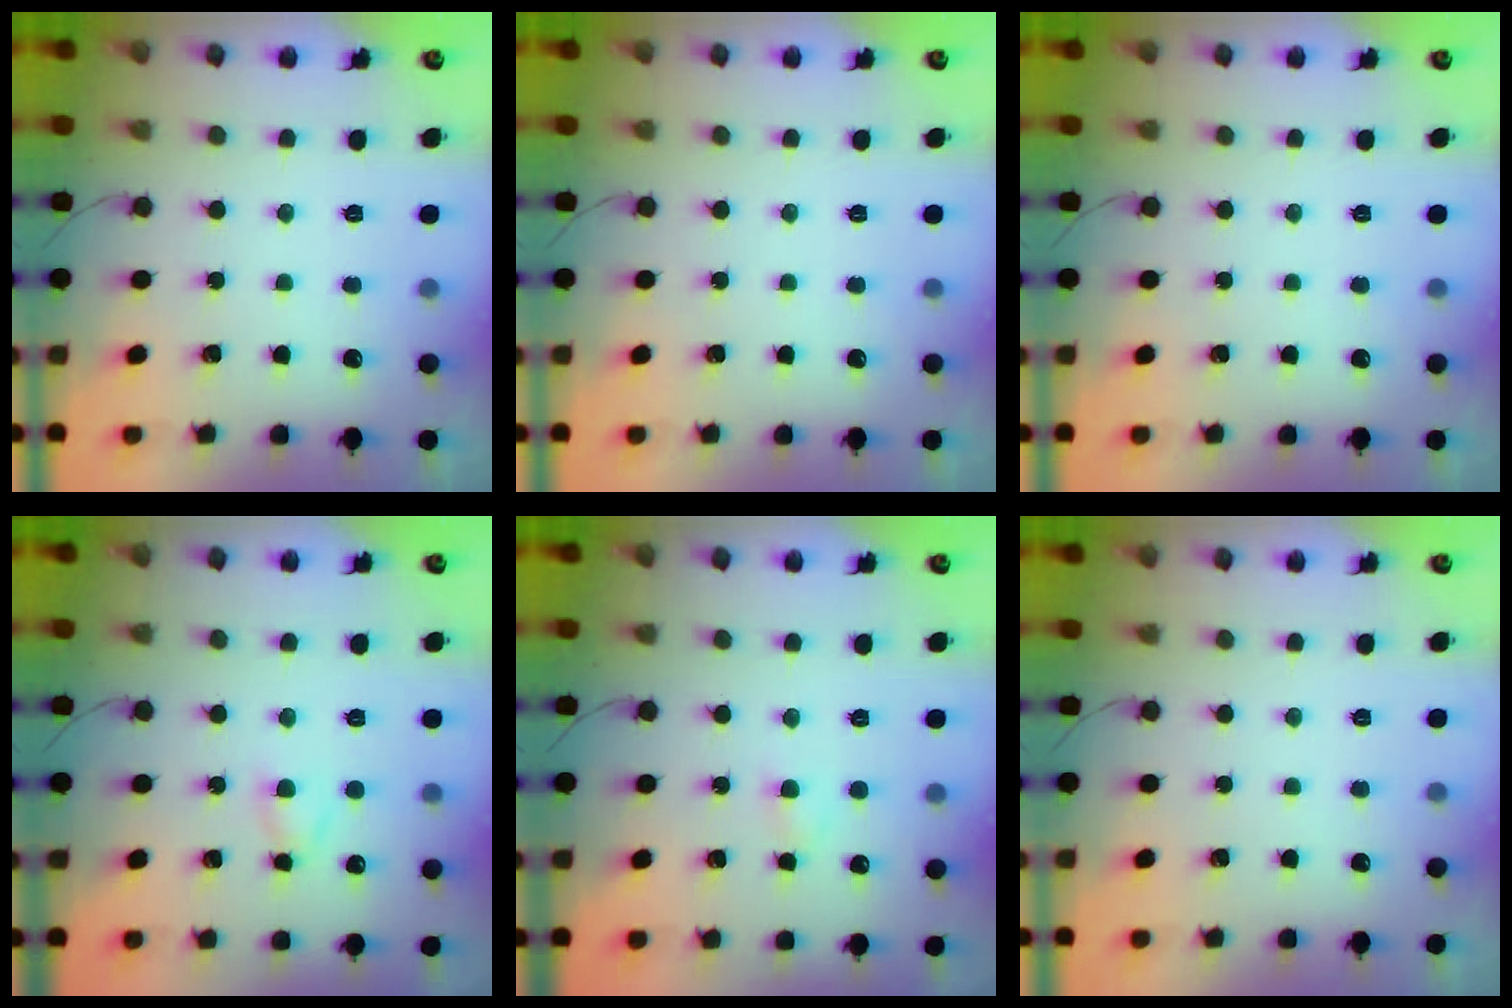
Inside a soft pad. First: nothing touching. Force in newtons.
{"total": 0.0}
{"total": 0.0}
{"total": 2.8, "press": 2.7, "slide": 0.8}
{"total": 2.0, "press": 1.7, "slide": 1.0}
{"total": 0.0}